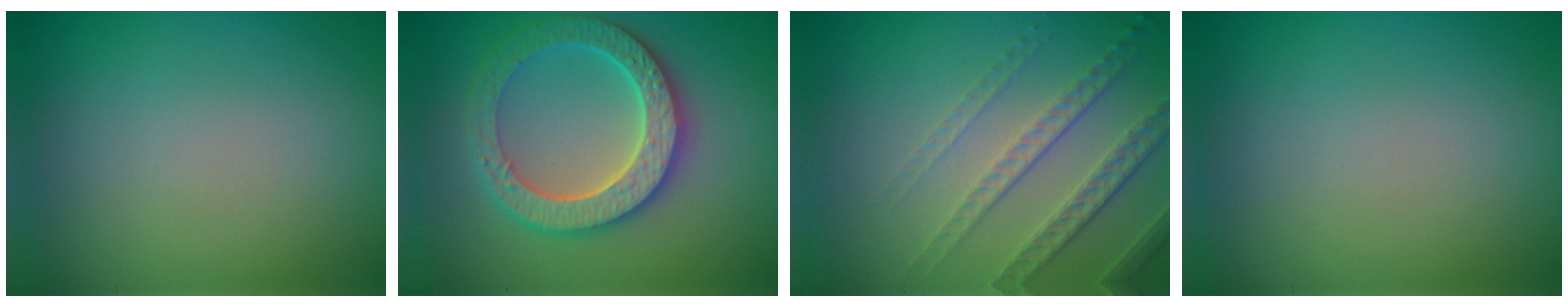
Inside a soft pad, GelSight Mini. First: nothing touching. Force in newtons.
{"total": 6.1, "press": 6.0, "slide": 1.3}
{"total": 4.8, "press": 3.1, "slide": 3.7}
{"total": 0.0}